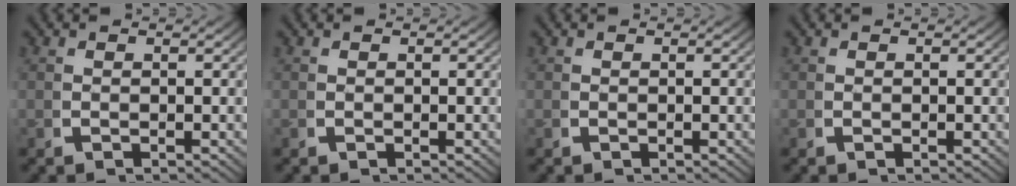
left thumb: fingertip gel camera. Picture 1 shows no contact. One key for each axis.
{"total": 0.0}
{"total": 0.0}
{"total": 0.0}